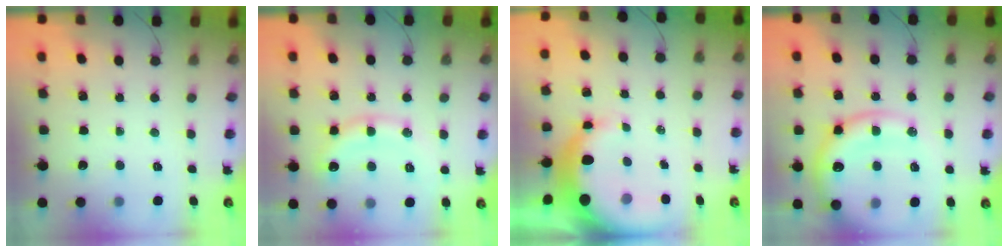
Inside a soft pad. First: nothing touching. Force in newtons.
{"total": 11.5, "press": 11.5, "slide": 0.6}
{"total": 10.0, "press": 9.8, "slide": 2.1}
{"total": 17.6, "press": 17.2, "slide": 3.9}